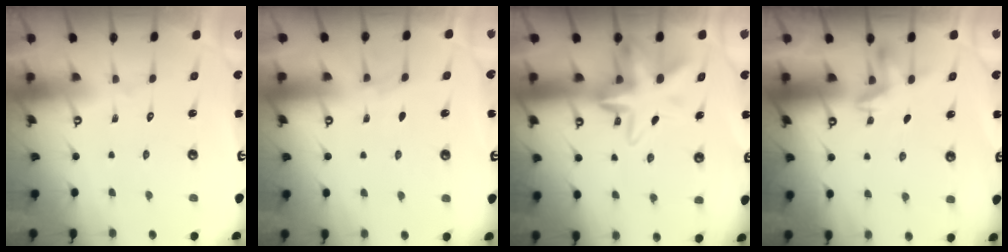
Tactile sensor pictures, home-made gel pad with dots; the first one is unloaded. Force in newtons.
{"total": 2.8, "press": 2.7, "slide": 0.4}
{"total": 10.0, "press": 9.6, "slide": 2.8}
{"total": 3.6, "press": 3.5, "slide": 0.6}